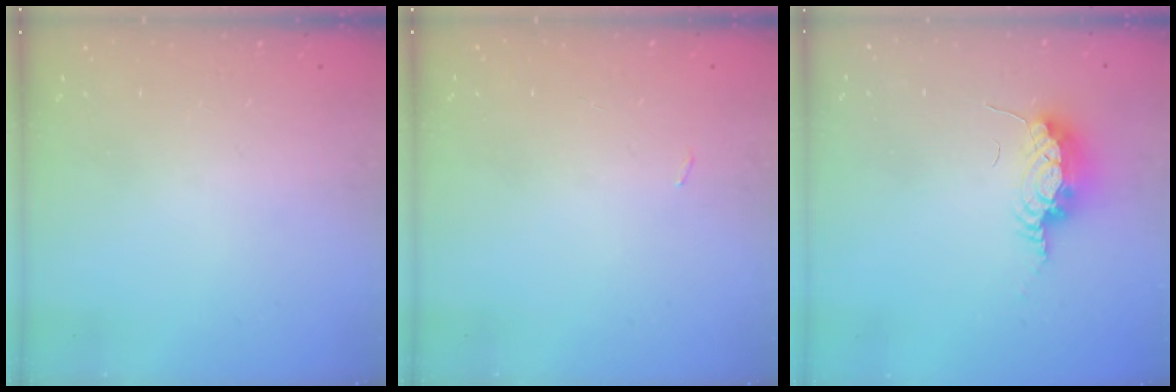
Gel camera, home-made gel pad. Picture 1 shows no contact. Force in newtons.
{"total": 2.8, "press": 2.4, "slide": 1.4}
{"total": 14.9, "press": 10.1, "slide": 11.0}